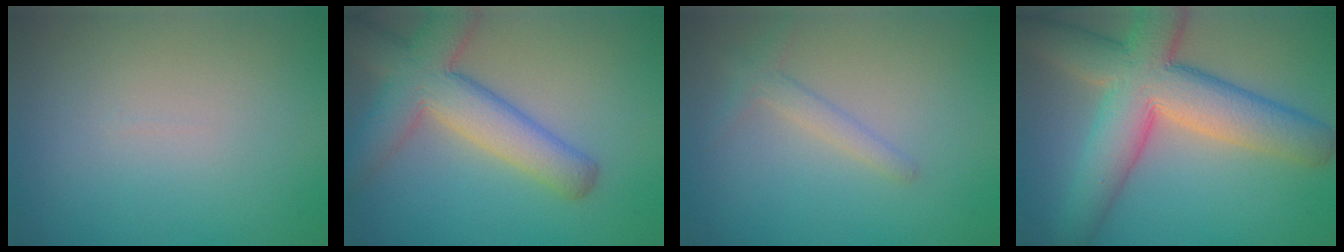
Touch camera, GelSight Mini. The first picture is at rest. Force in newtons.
{"total": 7.9, "press": 7.9, "slide": 0.5}
{"total": 1.8, "press": 1.8, "slide": 0.1}
{"total": 10.3, "press": 10.3, "slide": 0.5}